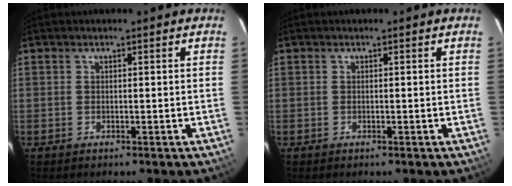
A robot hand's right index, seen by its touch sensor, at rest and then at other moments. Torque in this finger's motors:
{"motor_torque": [0.00, 0.00, 0.02, 0.01]}